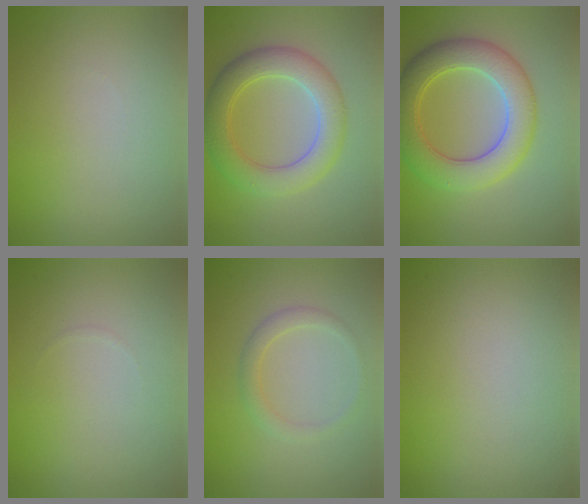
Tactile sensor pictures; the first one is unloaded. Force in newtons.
{"total": 5.3, "press": 5.3, "slide": 0.2}
{"total": 6.6, "press": 6.6, "slide": 0.2}
{"total": 0.0}
{"total": 1.6, "press": 1.6, "slide": 0.1}
{"total": 0.0}